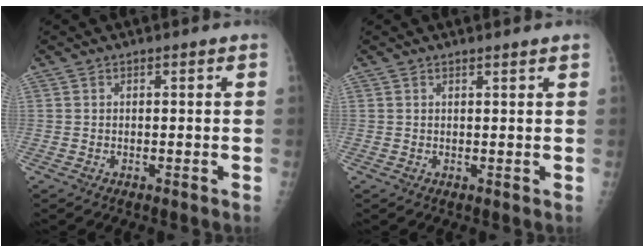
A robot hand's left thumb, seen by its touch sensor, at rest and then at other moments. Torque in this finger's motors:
{"motor_torque": [-0.19, 0.08, -0.19, -0.17, 0.03]}